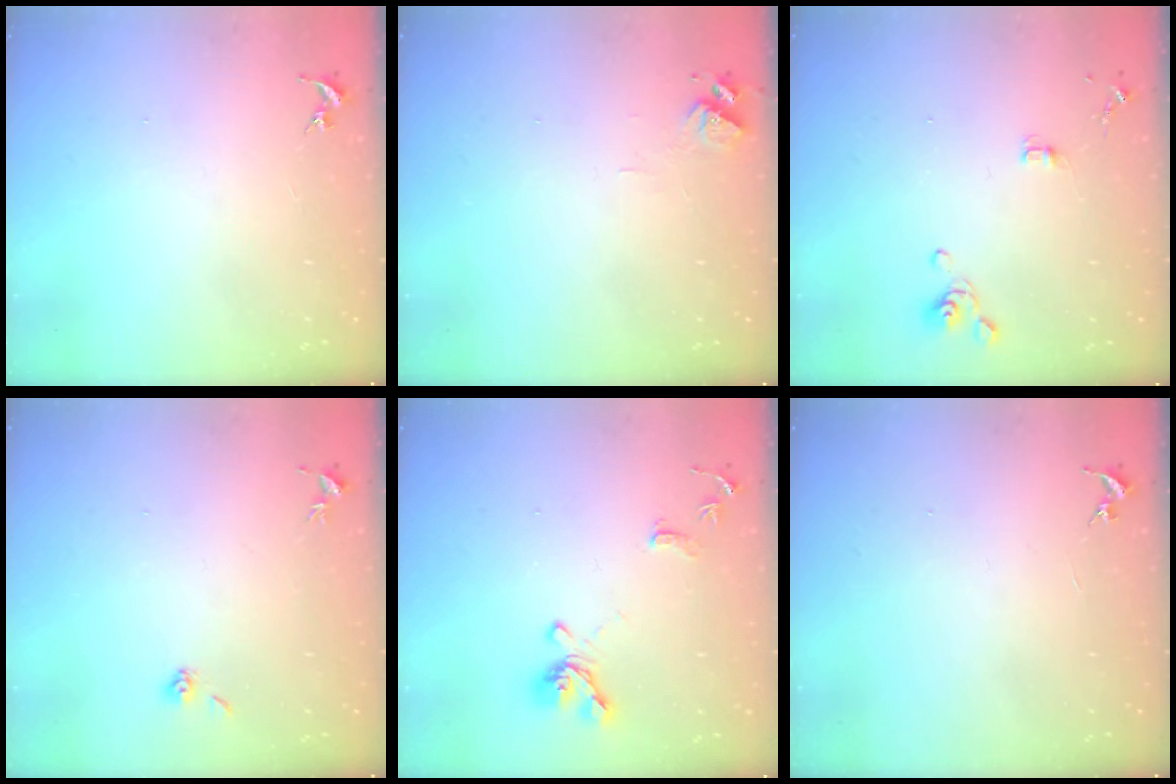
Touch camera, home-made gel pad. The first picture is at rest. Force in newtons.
{"total": 6.4, "press": 6.4, "slide": 0.8}
{"total": 4.7, "press": 4.2, "slide": 2.2}
{"total": 3.7, "press": 3.5, "slide": 1.4}
{"total": 12.7, "press": 12.6, "slide": 1.5}
{"total": 0.0}